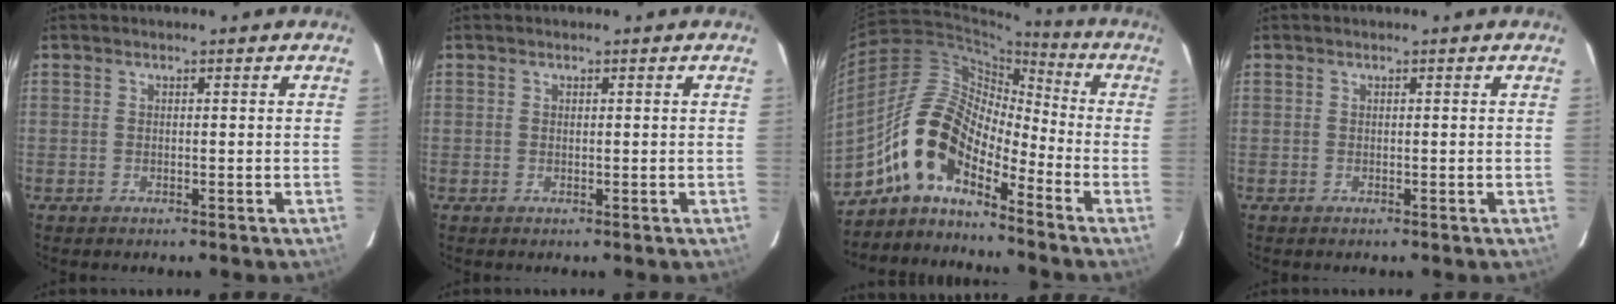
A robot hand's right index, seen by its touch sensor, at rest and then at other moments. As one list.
[{"total": 0.0}, {"total": 12.5, "force": [-8.3, 5.3, 7.6], "torque": [-0.134, 0.021, -0.175]}, {"total": 0.0}]